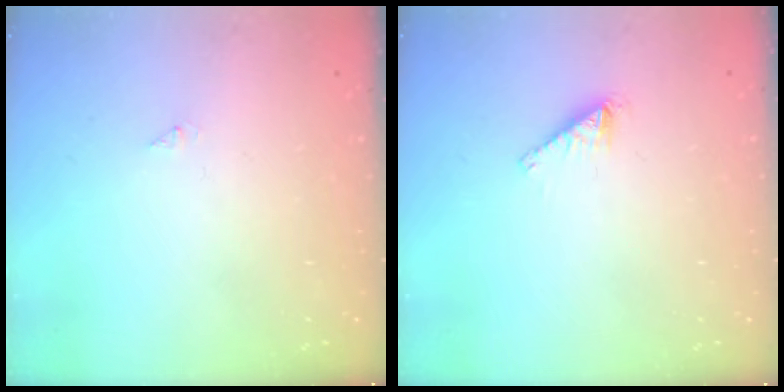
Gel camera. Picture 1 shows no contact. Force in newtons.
{"total": 1.2, "press": 1.2, "slide": 0.1}